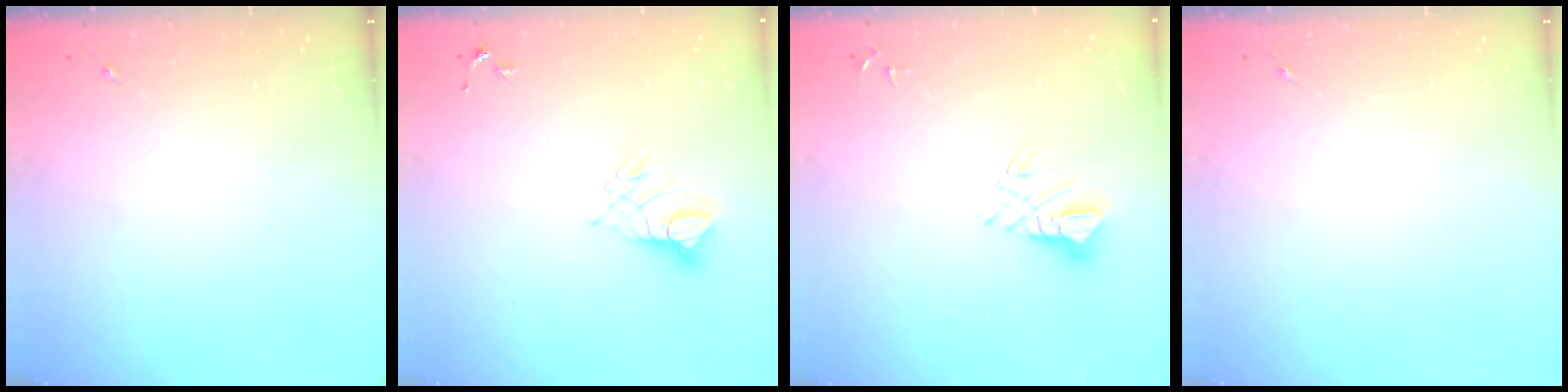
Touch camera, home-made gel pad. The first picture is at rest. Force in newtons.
{"total": 6.5, "press": 6.5, "slide": 0.3}
{"total": 7.1, "press": 7.1, "slide": 0.7}
{"total": 0.0}